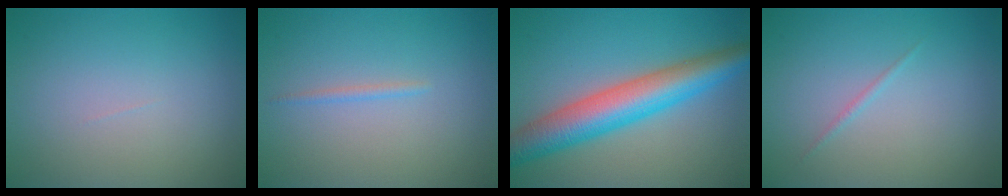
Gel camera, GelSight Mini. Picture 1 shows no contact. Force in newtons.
{"total": 0.7, "press": 0.7, "slide": 0.1}
{"total": 7.9, "press": 7.9, "slide": 0.2}
{"total": 0.6, "press": 0.6, "slide": 0.0}